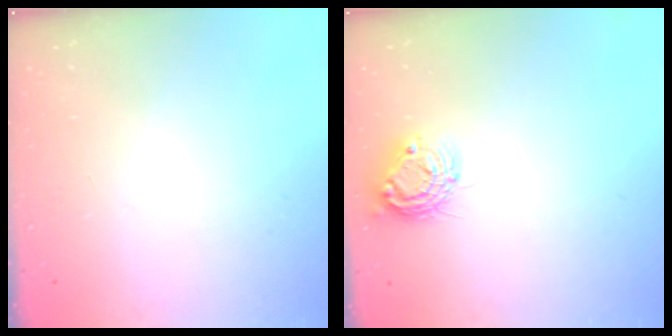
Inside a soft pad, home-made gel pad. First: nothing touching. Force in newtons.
{"total": 9.8, "press": 9.8, "slide": 0.8}